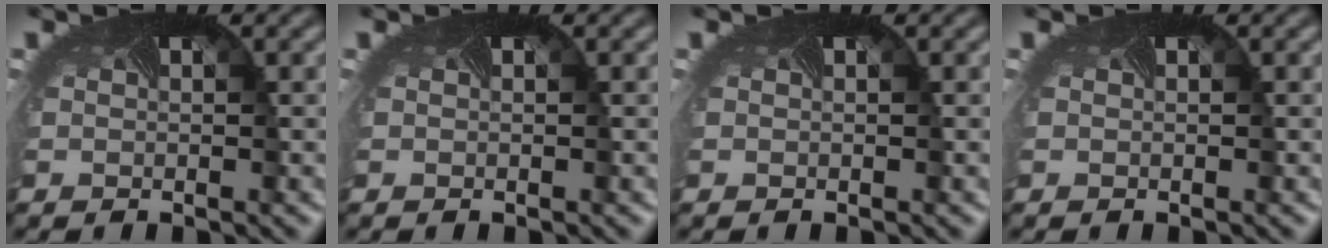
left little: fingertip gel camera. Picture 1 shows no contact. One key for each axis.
{"total": 0.0}
{"total": 0.0}
{"total": 0.0}